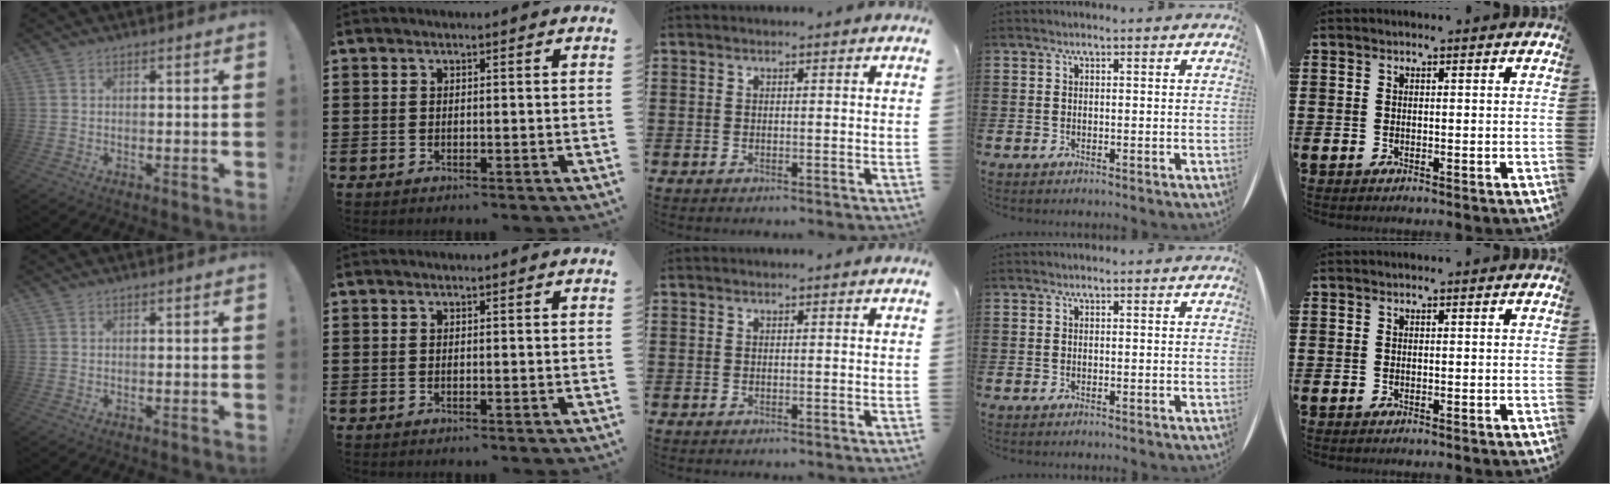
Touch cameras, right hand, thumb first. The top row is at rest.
{}